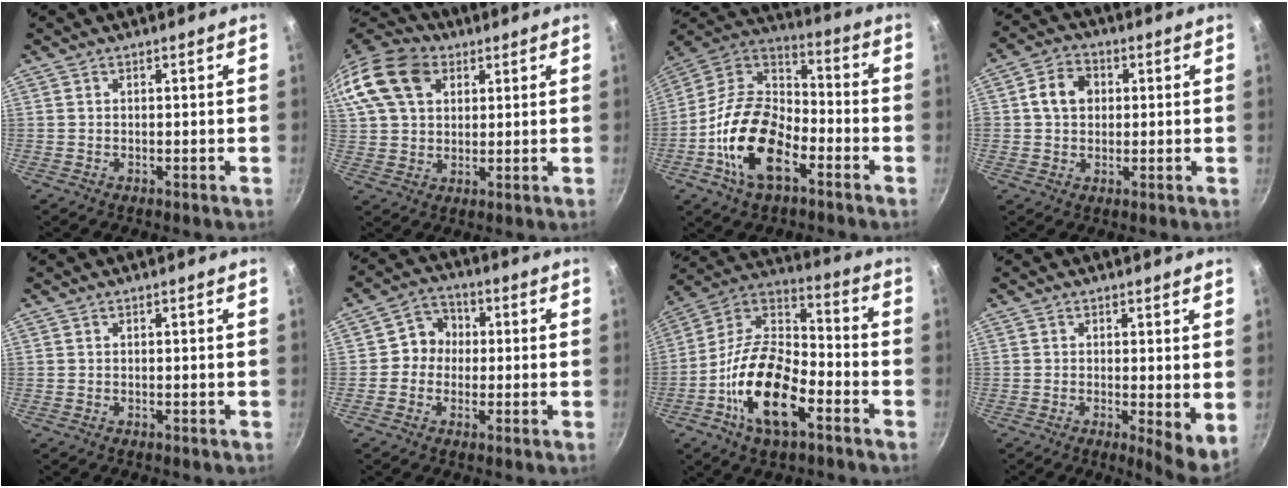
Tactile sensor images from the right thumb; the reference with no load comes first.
{"total": 19.1, "force": [7.4, 13.6, 11.2], "torque": [-0.236, 0.024, 0.129]}
{"total": 18.8, "force": [-7.4, 10.6, 13.7], "torque": [-0.234, 0.048, -0.160]}
{"total": 6.9, "force": [1.2, 5.7, 3.7], "torque": [-0.040, 0.011, 0.010]}
{"total": 0.0}
{"total": 6.2, "force": [0.1, 5.8, 2.3], "torque": [0.004, 0.014, -0.014]}
{"total": 19.4, "force": [-7.7, 9.6, 15.1], "torque": [-0.268, 0.049, -0.162]}
{"total": 6.1, "force": [0.1, 1.6, 5.8], "torque": [-0.075, -0.022, 0.000]}